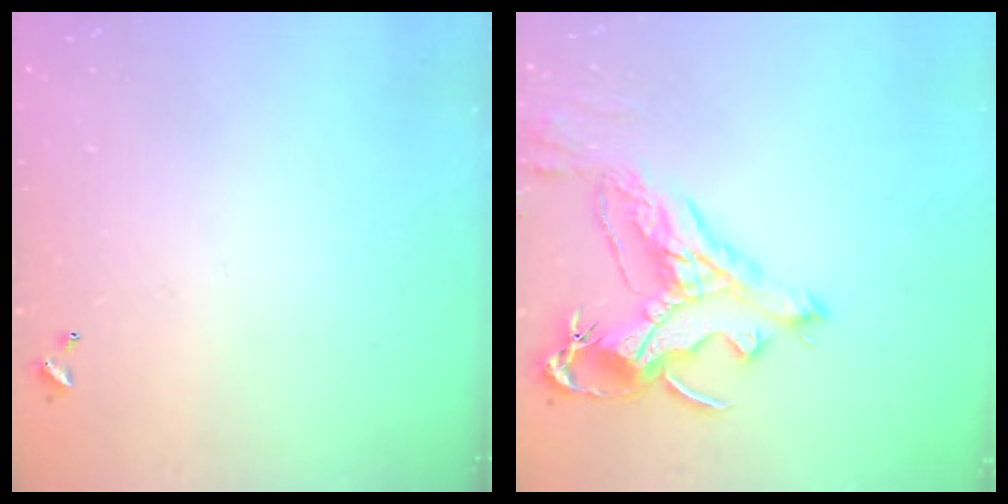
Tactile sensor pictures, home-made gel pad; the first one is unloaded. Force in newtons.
{"total": 5.8, "press": 5.5, "slide": 1.6}